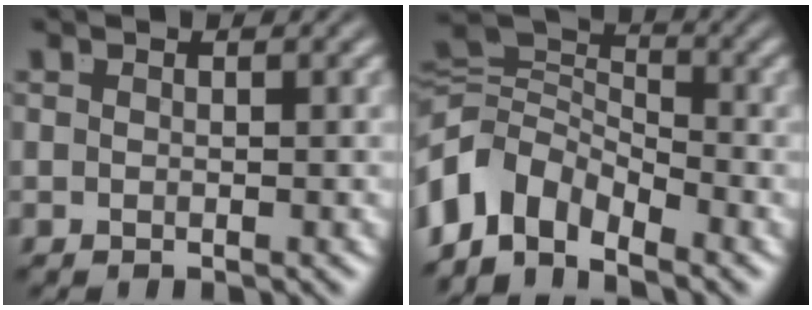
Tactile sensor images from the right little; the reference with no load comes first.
{"total": 10.3, "force": [-2.0, 8.2, 5.9], "torque": [-0.132, -0.037, -0.034]}